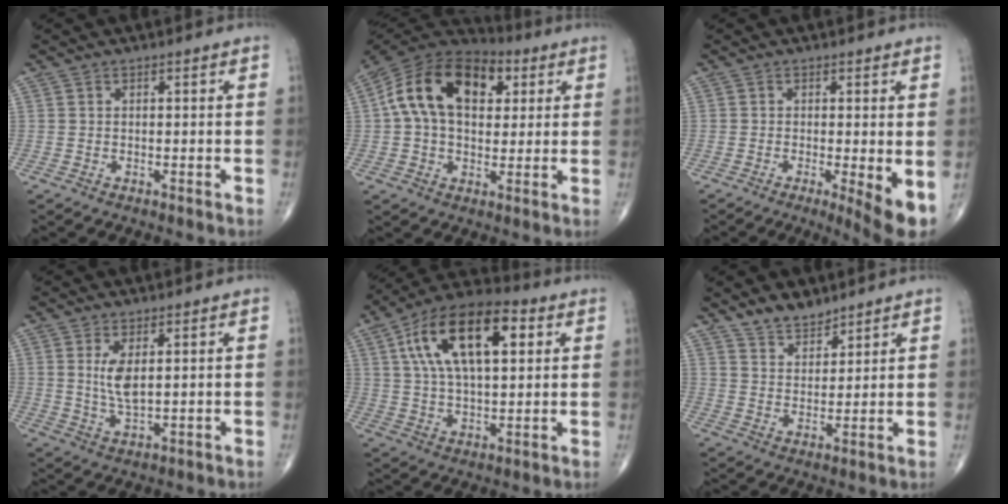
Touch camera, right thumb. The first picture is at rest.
{"total": 19.3, "force": [4.9, 12.2, 14.1], "torque": [-0.236, 0.019, 0.071]}
{"total": 6.3, "force": [-1.4, 1.2, 6.0], "torque": [-0.094, -0.020, -0.025]}
{"total": 5.2, "force": [1.4, 2.0, 4.6], "torque": [-0.091, -0.017, 0.034]}
{"total": 19.6, "force": [6.2, 9.2, 16.1], "torque": [-0.269, 0.009, 0.098]}
{"total": 6.2, "force": [5.2, 2.8, 2.0], "torque": [-0.009, -0.040, 0.098]}